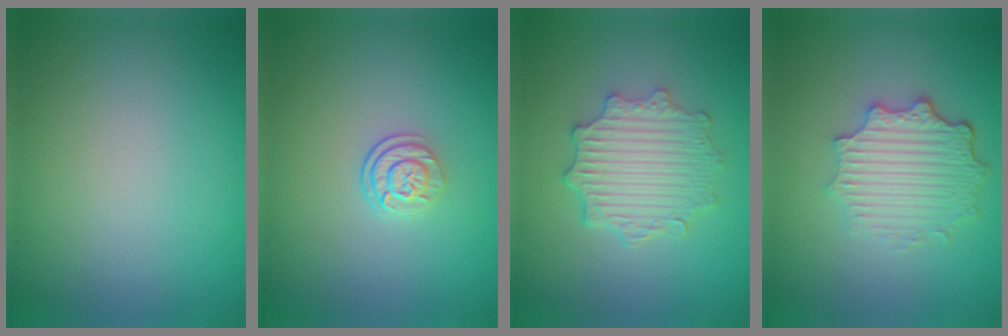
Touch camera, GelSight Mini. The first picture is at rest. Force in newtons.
{"total": 2.4, "press": 1.8, "slide": 1.6}
{"total": 4.8, "press": 3.8, "slide": 2.8}
{"total": 4.5, "press": 3.6, "slide": 2.7}